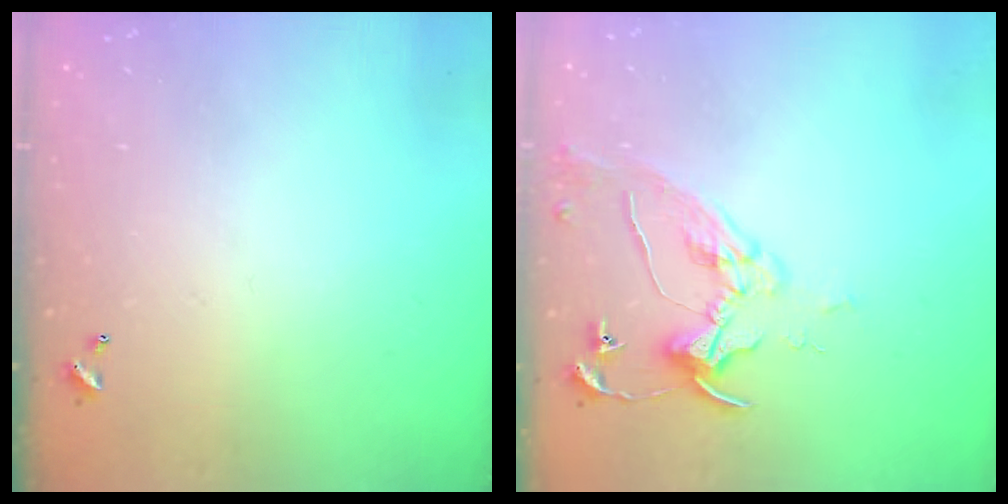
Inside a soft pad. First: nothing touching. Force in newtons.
{"total": 8.5, "press": 8.4, "slide": 0.9}